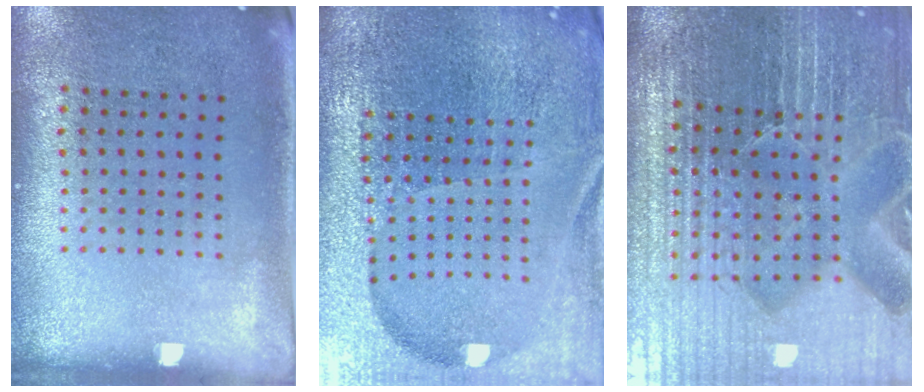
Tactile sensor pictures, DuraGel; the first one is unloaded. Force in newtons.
{"total": 6.4, "press": 5.6, "slide": 3.1}
{"total": 7.0, "press": 6.2, "slide": 3.4}